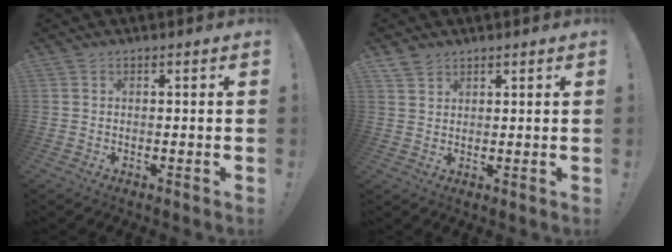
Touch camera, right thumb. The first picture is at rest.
{"total": 3.2, "force": [2.6, 1.7, 0.6], "torque": [-0.005, -0.017, 0.049]}